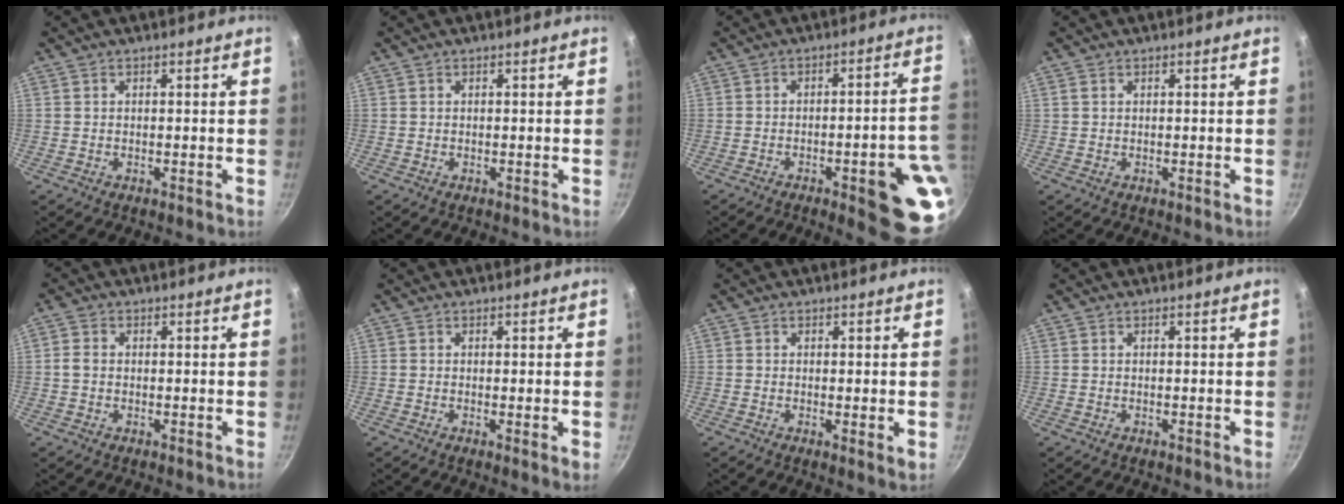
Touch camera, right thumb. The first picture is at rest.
{"total": 0.0}
{"total": 15.1, "force": [-5.3, 4.1, 13.6], "torque": [-0.121, 0.031, -0.065]}
{"total": 0.6, "force": [0.3, 0.4, 0.3], "torque": [-0.007, 0.001, 0.006]}
{"total": 2.3, "force": [0.0, 1.8, 1.5], "torque": [-0.030, 0.007, -0.005]}
{"total": 1.4, "force": [0.0, 0.2, 1.4], "torque": [-0.023, -0.009, -0.004]}
{"total": 1.7, "force": [0.1, 0.4, 1.7], "torque": [-0.026, -0.010, -0.001]}
{"total": 0.0}